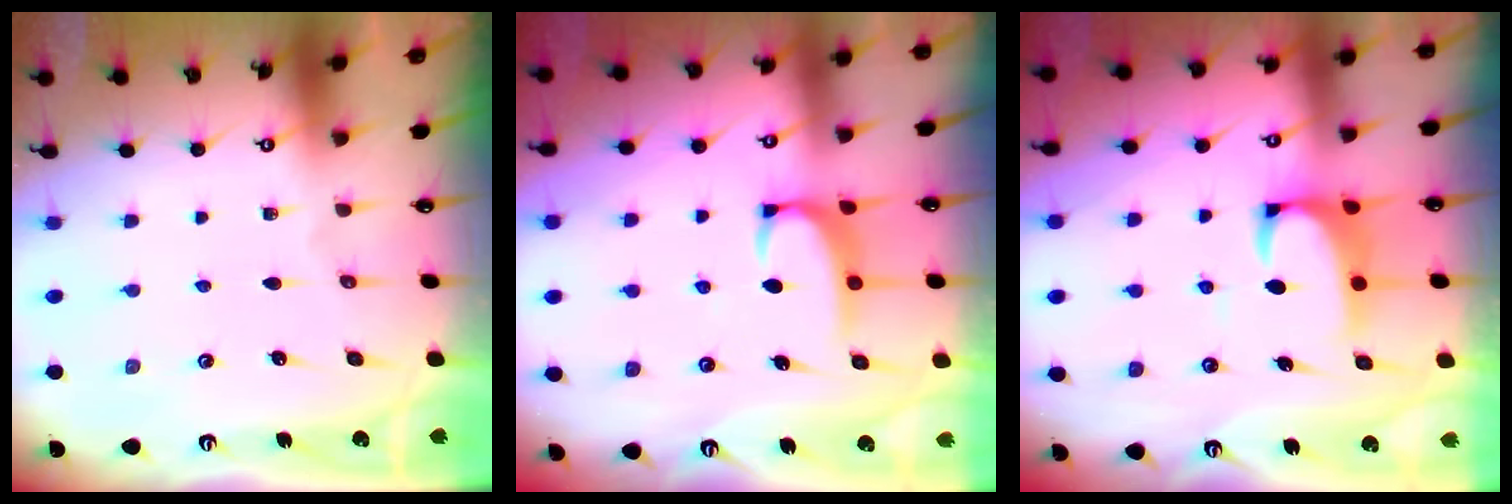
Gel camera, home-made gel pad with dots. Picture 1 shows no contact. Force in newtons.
{"total": 2.3, "press": 2.2, "slide": 0.6}
{"total": 2.3, "press": 2.1, "slide": 1.0}